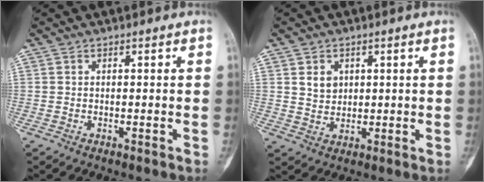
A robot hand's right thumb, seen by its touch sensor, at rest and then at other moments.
{"total": 4.1, "force": [1.4, 3.4, 1.8], "torque": [-0.012, -0.008, 0.028]}